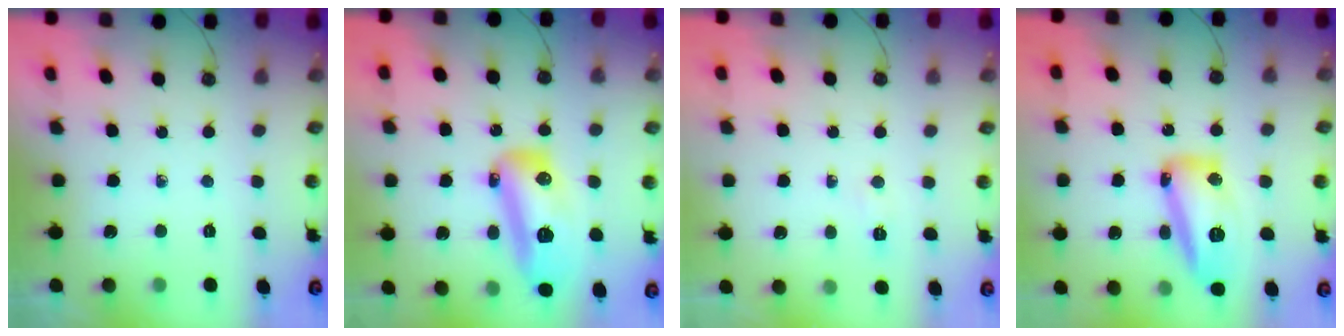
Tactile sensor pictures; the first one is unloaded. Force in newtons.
{"total": 21.5, "press": 17.7, "slide": 12.2}
{"total": 2.9, "press": 2.9, "slide": 0.5}
{"total": 14.9, "press": 14.8, "slide": 1.1}